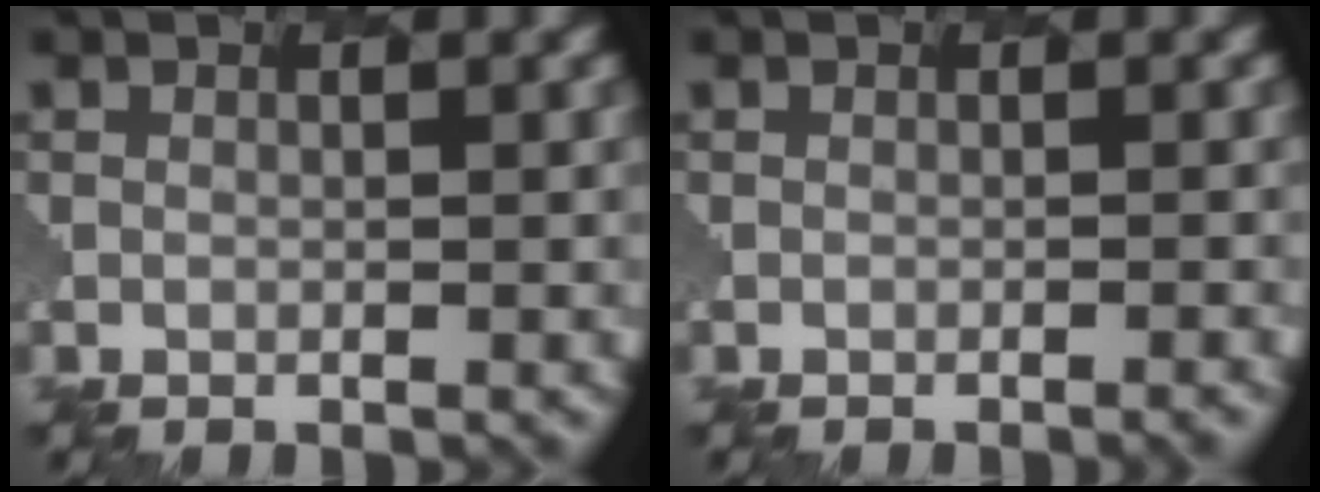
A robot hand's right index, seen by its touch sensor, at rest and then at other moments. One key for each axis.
{"total": 1.1, "fx": -0.7, "fy": 0.3, "fz": 0.8, "tx": -0.003, "ty": 0.007, "tz": -0.013}